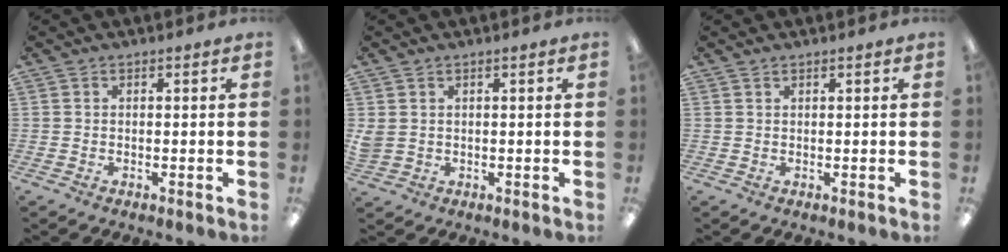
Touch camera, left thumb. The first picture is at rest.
{"total": 2.3, "force": [0.8, 1.8, 1.2], "torque": [-0.025, 0.003, 0.016]}
{"total": 0.6, "force": [0.5, 0.1, 0.3], "torque": [-0.006, 0.002, 0.009]}